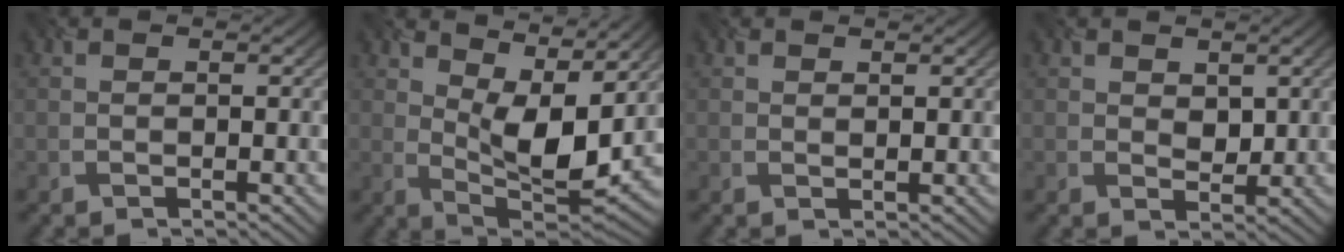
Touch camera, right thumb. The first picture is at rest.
{"total": 10.3, "force": [4.3, 4.0, 8.5], "torque": [-0.168, -0.003, 0.082]}
{"total": 0.8, "force": [0.6, 0.2, 0.4], "torque": [0.003, -0.003, 0.019]}
{"total": 2.3, "force": [0.8, 1.7, 1.4], "torque": [-0.030, 0.002, 0.026]}